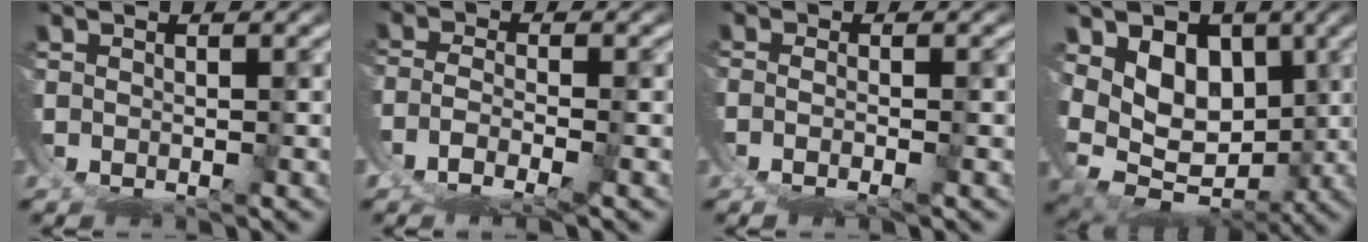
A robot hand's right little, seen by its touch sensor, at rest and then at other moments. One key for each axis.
{"total": 3.1, "fx": -1.2, "fy": 1.3, "fz": 2.6, "tx": -0.059, "ty": -0.014, "tz": -0.013}
{"total": 1.7, "fx": -0.6, "fy": -0.6, "fz": 1.4, "tx": -0.022, "ty": -0.002, "tz": -0.008}
{"total": 10.4, "fx": 1.3, "fy": 8.5, "fz": 5.8, "tx": -0.137, "ty": -0.036, "tz": 0.031}